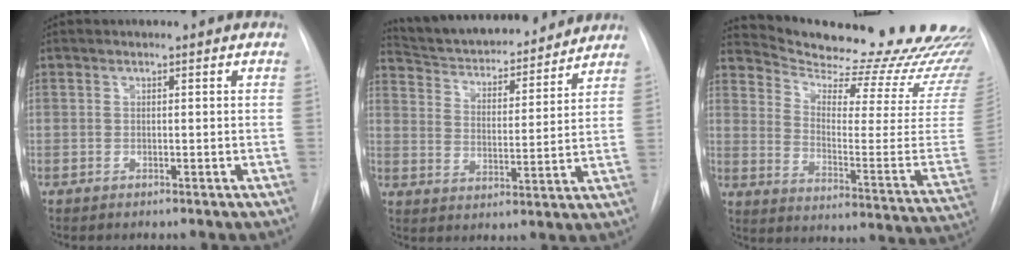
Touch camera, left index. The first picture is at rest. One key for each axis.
{"total": 19.4, "fx": 17.9, "fy": 4.0, "fz": 6.3, "tx": -0.098, "ty": 0.005, "tz": 0.262}
{"total": 28.5, "fx": 26.5, "fy": 2.1, "fz": 10.3, "tx": -0.157, "ty": -0.137, "tz": 0.335}